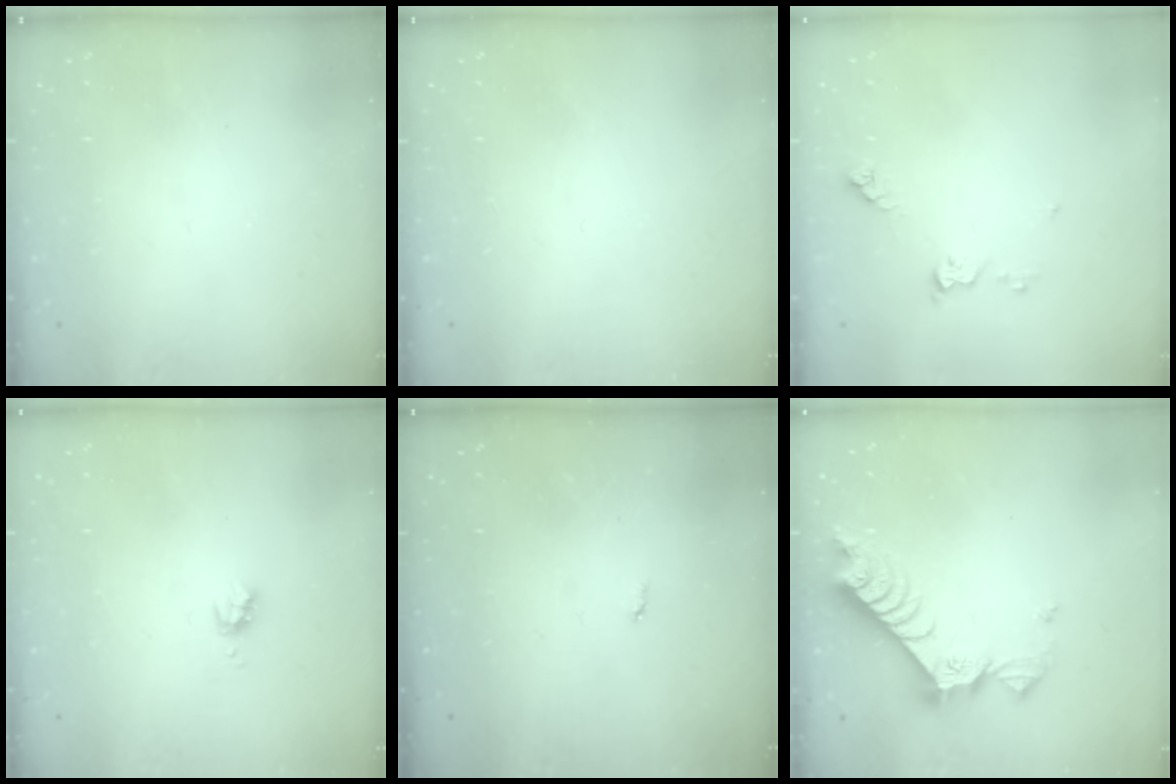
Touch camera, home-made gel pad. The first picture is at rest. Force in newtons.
{"total": 0.0}
{"total": 6.8, "press": 6.8, "slide": 0.5}
{"total": 3.7, "press": 3.7, "slide": 0.4}
{"total": 2.1, "press": 2.1, "slide": 0.4}
{"total": 8.4, "press": 8.4, "slide": 1.0}